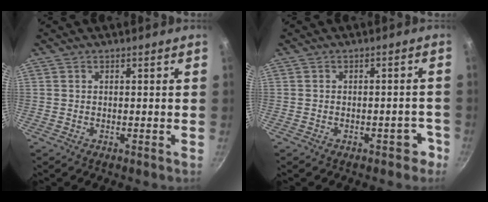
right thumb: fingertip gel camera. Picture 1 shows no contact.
{"total": 3.4, "force": [-2.1, 2.2, 1.7], "torque": [0.008, 0.035, -0.011]}